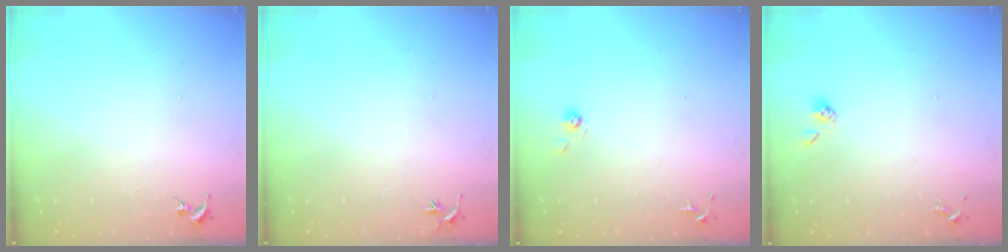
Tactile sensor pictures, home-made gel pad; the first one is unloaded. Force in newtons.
{"total": 2.9, "press": 2.9, "slide": 0.3}
{"total": 4.7, "press": 4.4, "slide": 1.5}
{"total": 3.6, "press": 3.4, "slide": 1.3}